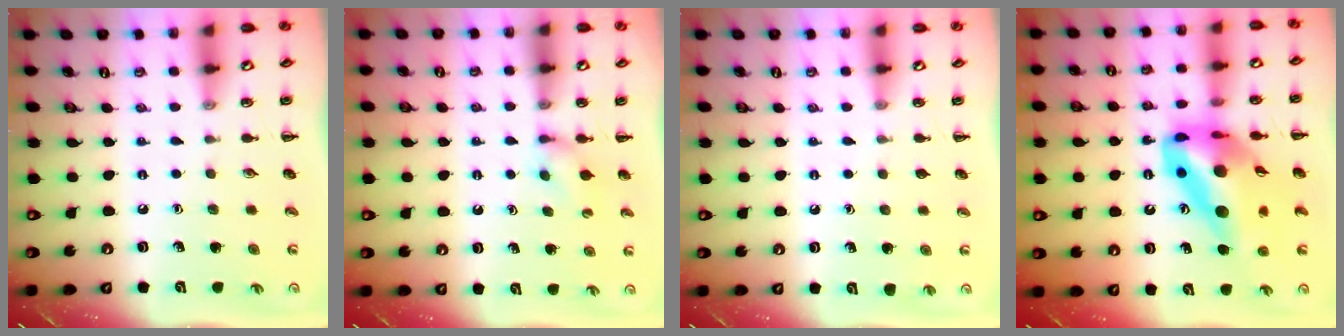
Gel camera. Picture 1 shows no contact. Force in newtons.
{"total": 4.7, "press": 4.5, "slide": 1.5}
{"total": 0.0}
{"total": 18.9, "press": 18.0, "slide": 5.8}